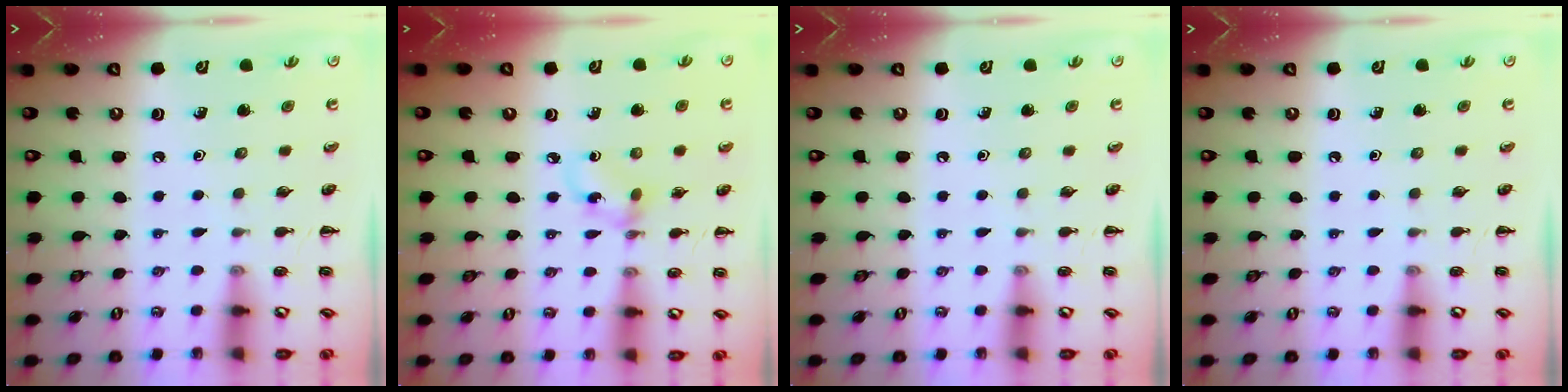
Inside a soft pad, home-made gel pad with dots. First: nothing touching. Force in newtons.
{"total": 4.3, "press": 4.2, "slide": 0.6}
{"total": 0.0}
{"total": 0.0}